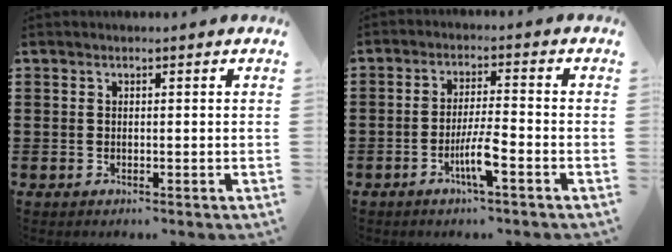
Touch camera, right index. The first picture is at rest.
{"total": 5.3, "force": [-2.6, 0.5, 4.6], "torque": [-0.097, -0.013, -0.050]}